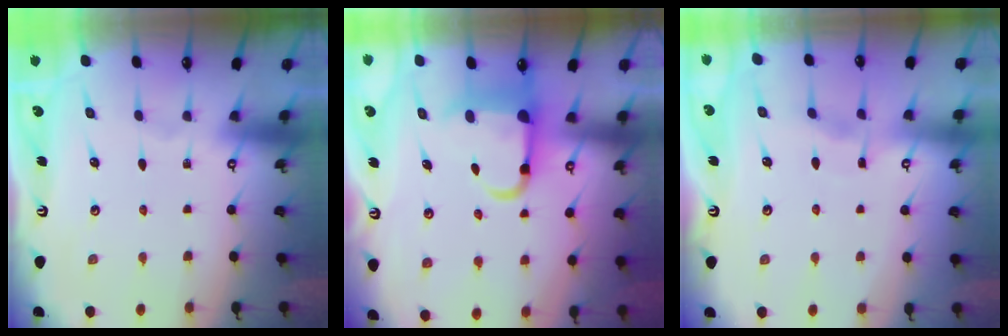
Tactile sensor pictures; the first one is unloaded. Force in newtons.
{"total": 7.0, "press": 6.7, "slide": 1.9}
{"total": 2.7, "press": 2.7, "slide": 0.3}